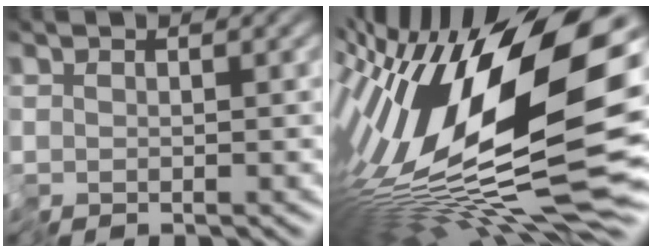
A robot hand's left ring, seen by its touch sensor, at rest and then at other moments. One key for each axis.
{"total": 17.8, "fx": -0.2, "fy": 5.4, "fz": 16.9, "tx": -0.315, "ty": 0.014, "tz": -0.009}